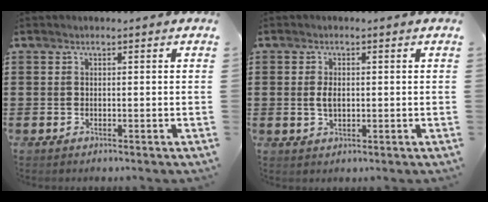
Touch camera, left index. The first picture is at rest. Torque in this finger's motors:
{"motor_torque": [0.61, 0.59, 0.42, 0.09]}